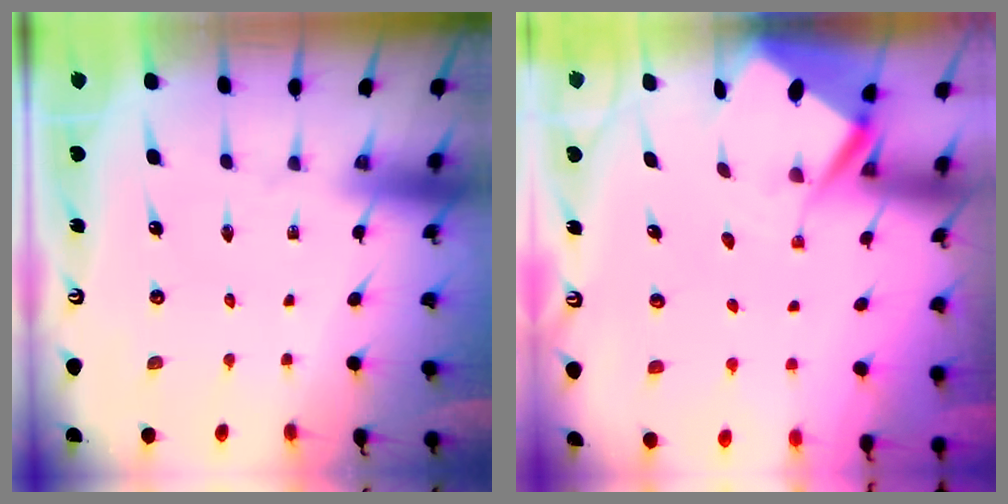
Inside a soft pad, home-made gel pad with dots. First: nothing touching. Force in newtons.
{"total": 5.5, "press": 5.5, "slide": 0.4}